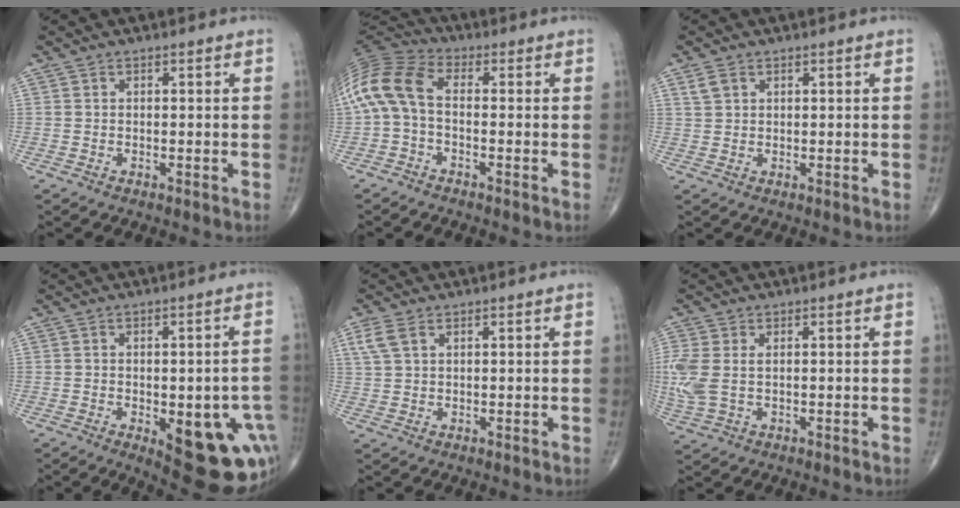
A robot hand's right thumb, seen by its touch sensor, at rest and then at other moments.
{"total": 11.8, "force": [-0.9, 6.7, 9.6], "torque": [-0.208, 0.032, -0.030]}
{"total": 2.2, "force": [1.2, 1.5, 1.1], "torque": [-0.020, 0.002, 0.028]}
{"total": 18.6, "force": [-5.5, 7.5, 16.1], "torque": [-0.148, 0.008, -0.043]}
{"total": 3.3, "force": [1.6, 1.8, 2.2], "torque": [-0.057, 0.009, 0.041]}
{"total": 7.0, "force": [0.5, 4.2, 5.6], "torque": [-0.163, 0.009, 0.021]}